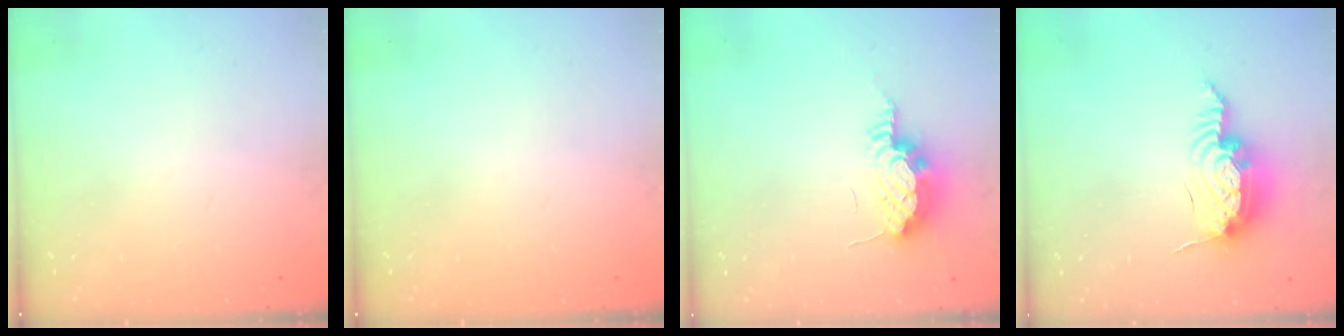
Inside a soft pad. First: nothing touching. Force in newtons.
{"total": 0.0}
{"total": 9.0, "press": 8.9, "slide": 1.8}
{"total": 16.5, "press": 16.5, "slide": 0.8}